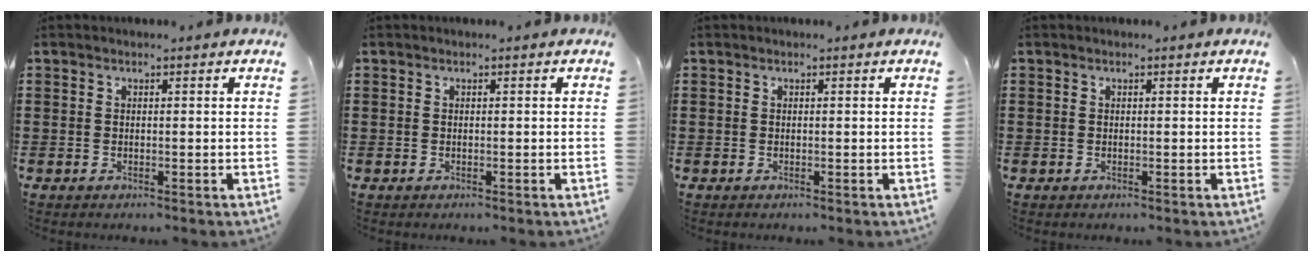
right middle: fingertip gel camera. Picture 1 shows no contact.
{"total": 0.0}
{"total": 0.0}
{"total": 0.0}